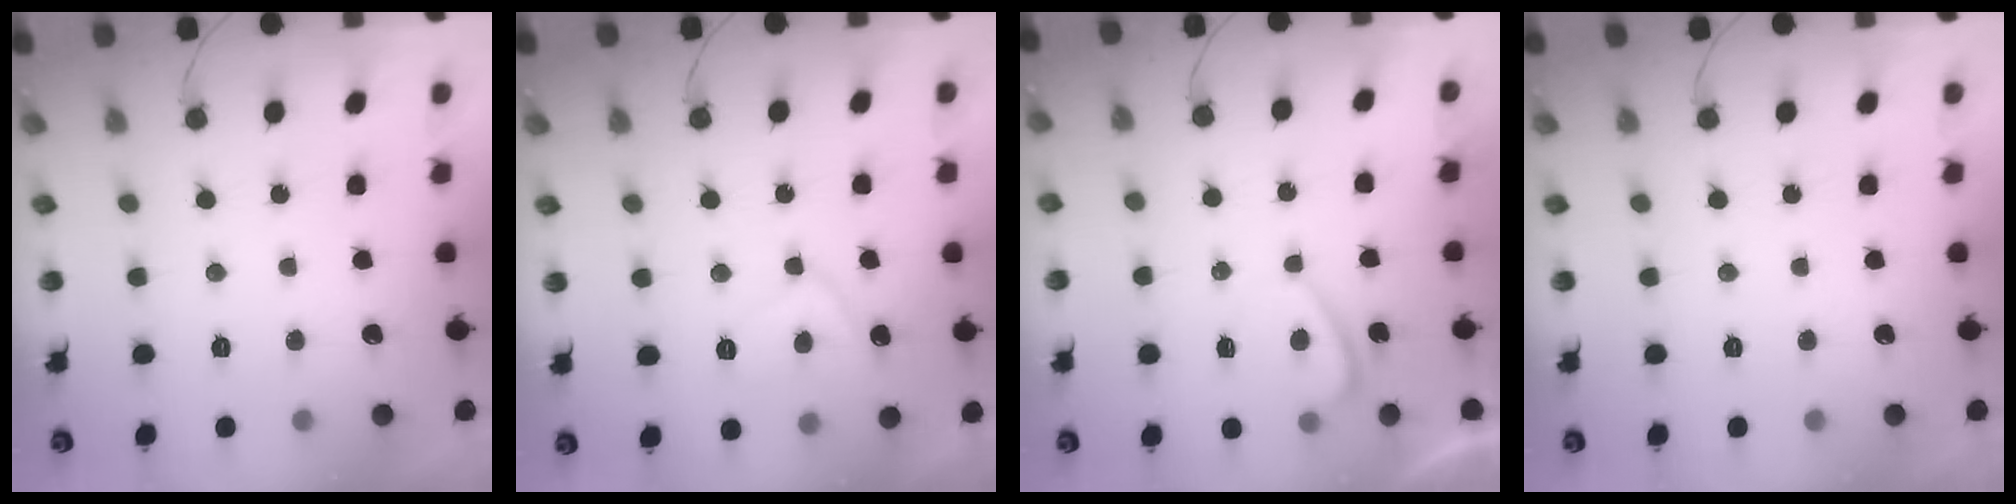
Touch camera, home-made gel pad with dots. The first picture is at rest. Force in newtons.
{"total": 7.0, "press": 7.0, "slide": 0.8}
{"total": 2.1, "press": 2.0, "slide": 0.7}
{"total": 0.0}